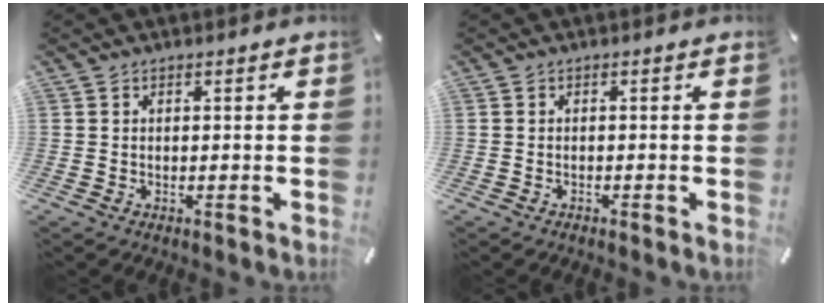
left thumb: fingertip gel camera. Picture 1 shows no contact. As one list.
[{"total": 0.6, "force": [-0.5, 0.2, 0.0], "torque": [-0.001, 0.002, -0.012]}]